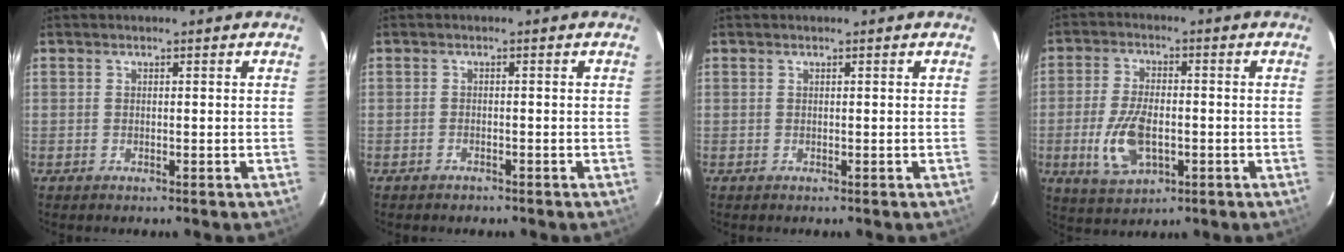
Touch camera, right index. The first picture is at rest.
{"total": 1.3, "force": [-1.1, 0.7, 0.1], "torque": [-0.005, 0.004, -0.015]}
{"total": 0.0}
{"total": 10.1, "force": [-2.4, 5.3, 8.2], "torque": [-0.176, -0.007, -0.039]}